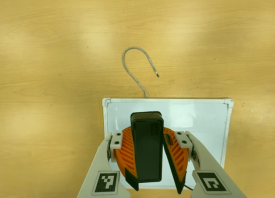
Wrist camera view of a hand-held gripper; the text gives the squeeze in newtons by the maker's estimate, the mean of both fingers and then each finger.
{"total": 7.4, "left": 8.1, "right": 6.6}